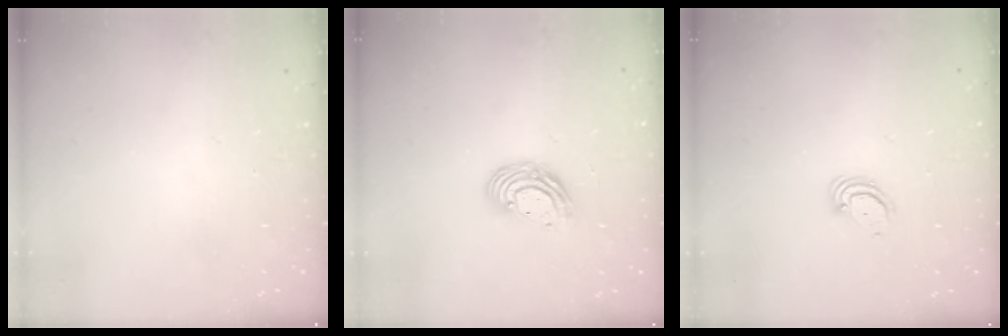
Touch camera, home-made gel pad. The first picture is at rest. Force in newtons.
{"total": 9.2, "press": 9.2, "slide": 0.6}
{"total": 3.2, "press": 3.2, "slide": 0.2}